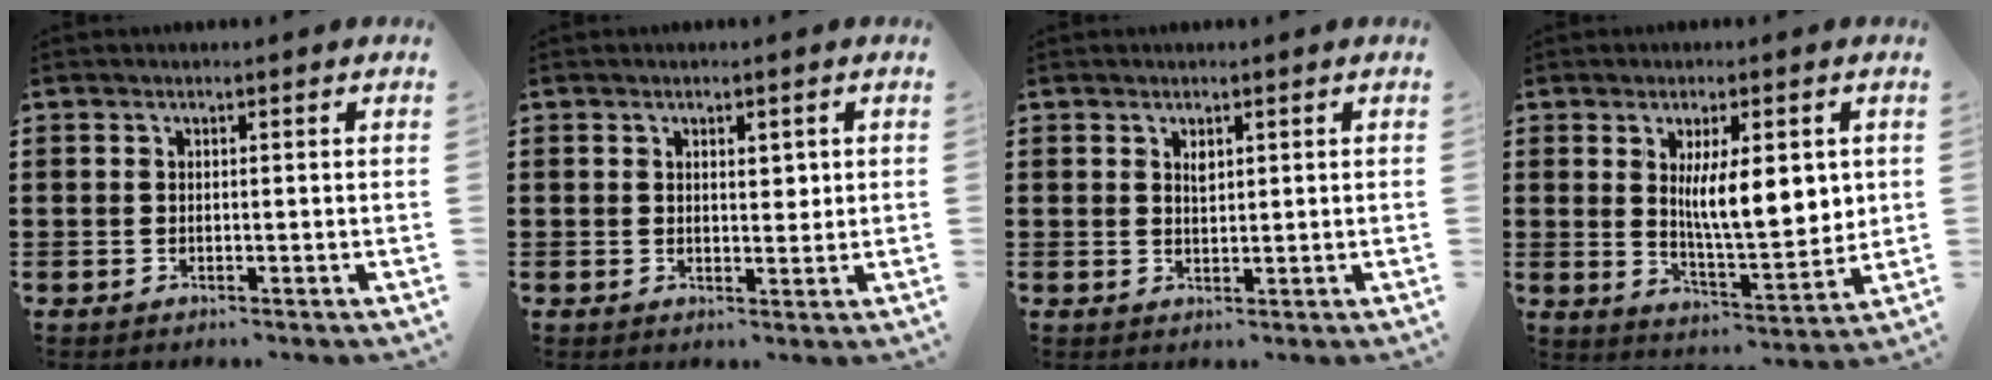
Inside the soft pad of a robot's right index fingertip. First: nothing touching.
{"total": 2.1, "force": [0.9, 1.2, 1.5], "torque": [-0.016, 0.000, 0.011]}
{"total": 1.2, "force": [0.7, 0.7, 0.7], "torque": [-0.008, 0.000, 0.011]}
{"total": 9.8, "force": [2.3, 3.2, 8.9], "torque": [-0.141, -0.008, 0.033]}